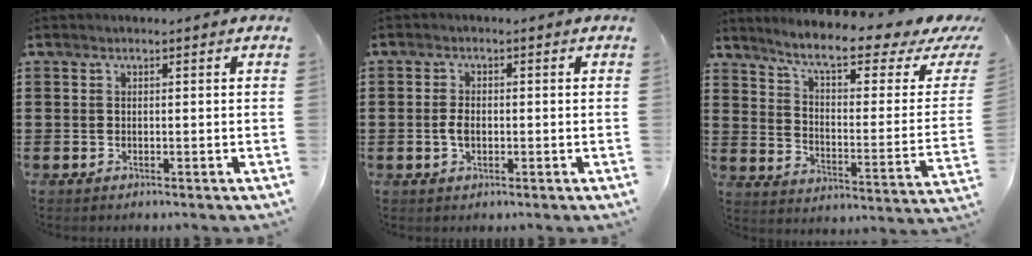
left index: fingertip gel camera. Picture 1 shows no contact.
{"total": 2.5, "force": [-0.2, 1.3, 2.1], "torque": [-0.049, -0.001, -0.006]}
{"total": 8.7, "force": [6.7, 0.4, 5.5], "torque": [-0.117, -0.048, 0.106]}